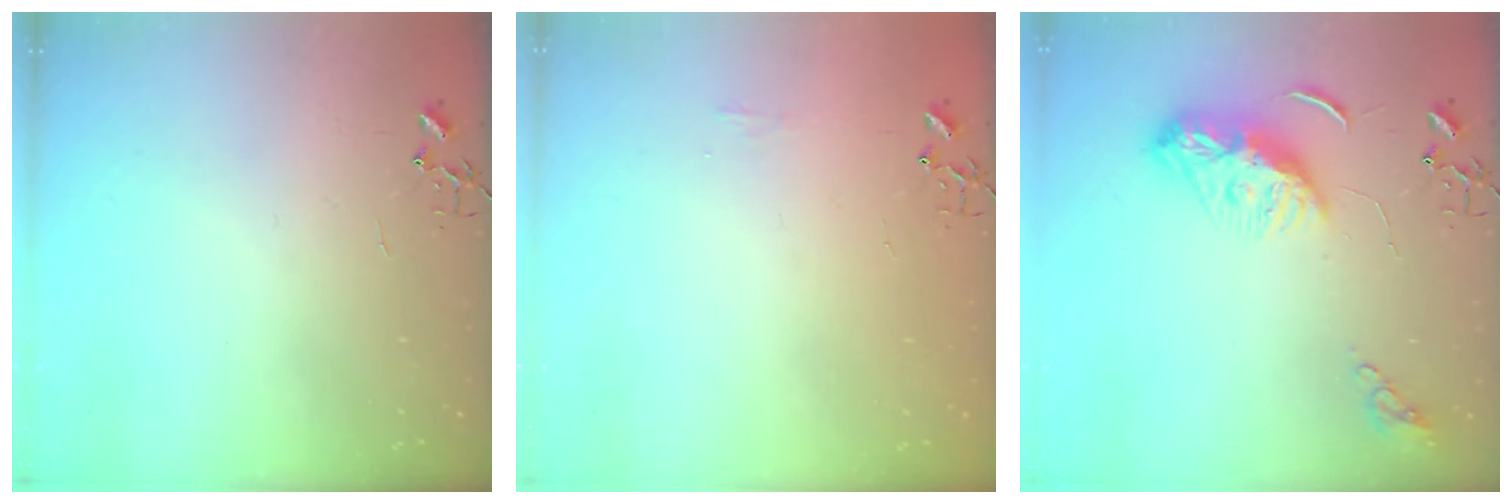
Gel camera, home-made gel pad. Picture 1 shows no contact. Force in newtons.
{"total": 4.5, "press": 4.4, "slide": 0.7}
{"total": 9.9, "press": 9.8, "slide": 1.1}